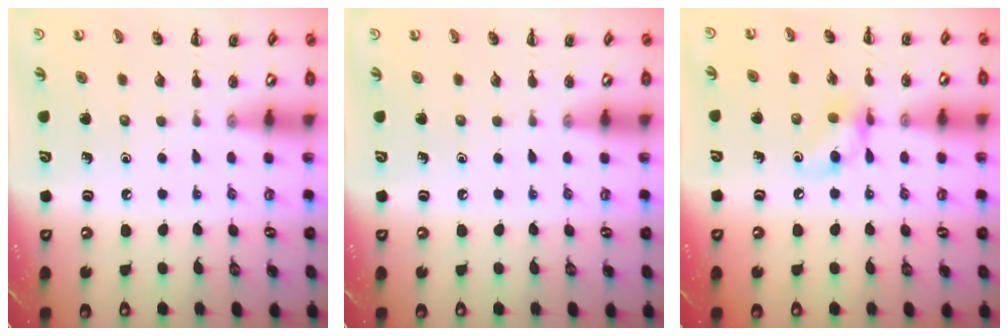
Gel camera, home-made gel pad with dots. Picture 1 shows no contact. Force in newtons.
{"total": 0.0}
{"total": 8.4, "press": 8.3, "slide": 0.9}